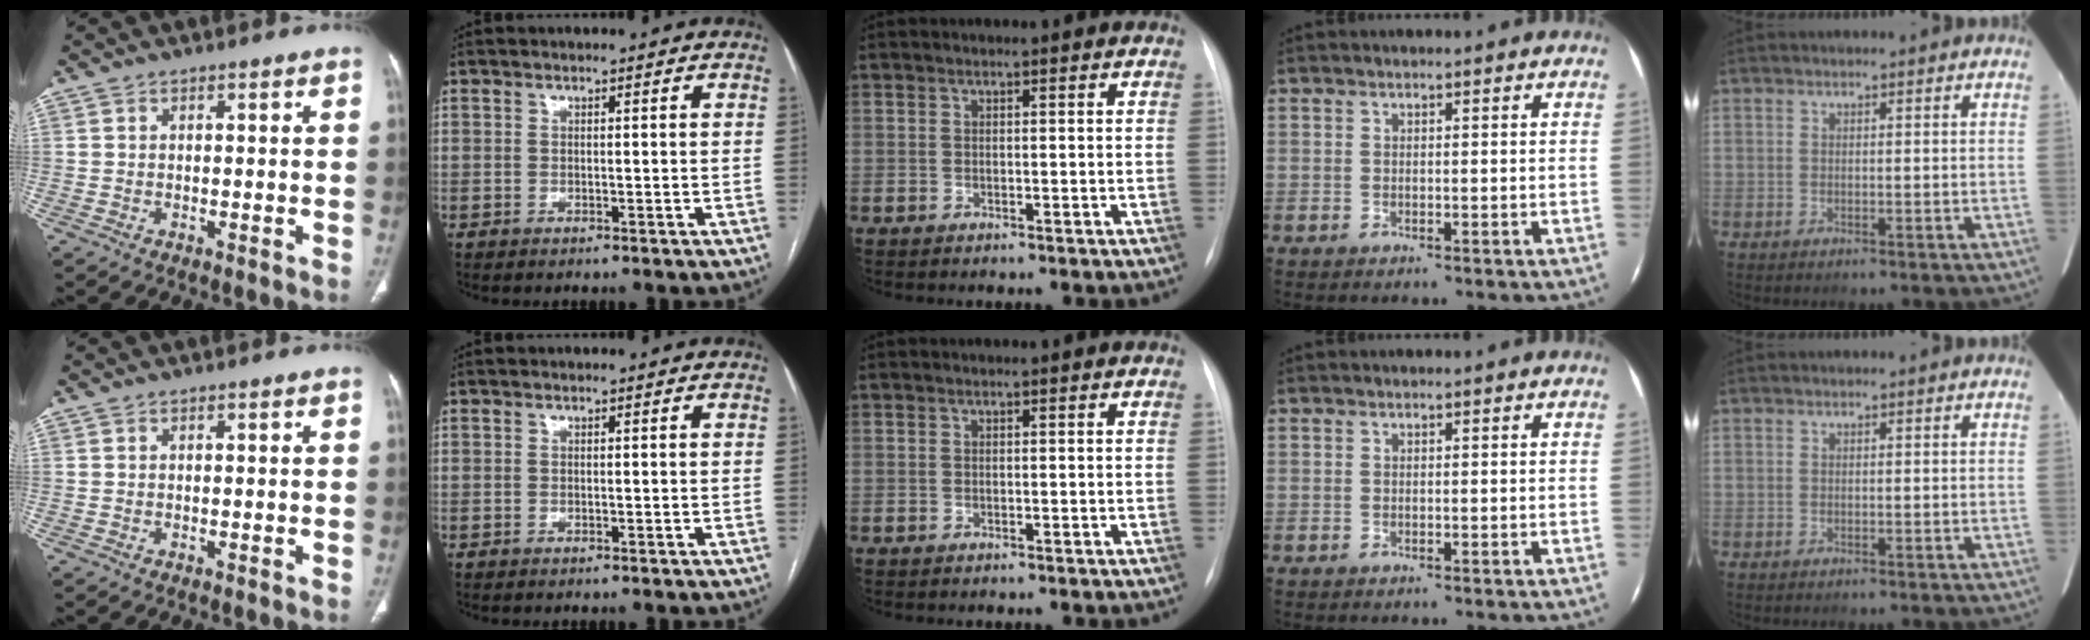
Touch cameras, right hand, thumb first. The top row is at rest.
{}